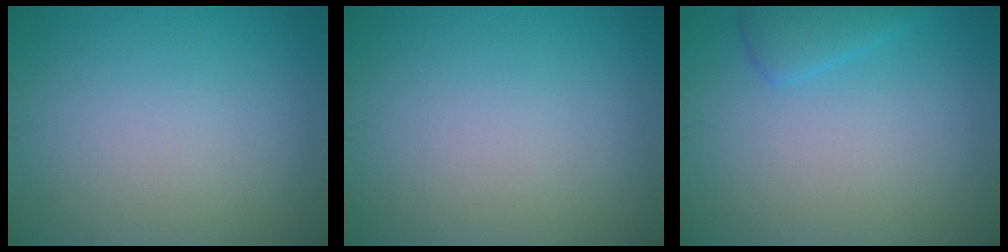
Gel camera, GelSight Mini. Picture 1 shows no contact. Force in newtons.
{"total": 0.0}
{"total": 2.0, "press": 2.0, "slide": 0.2}